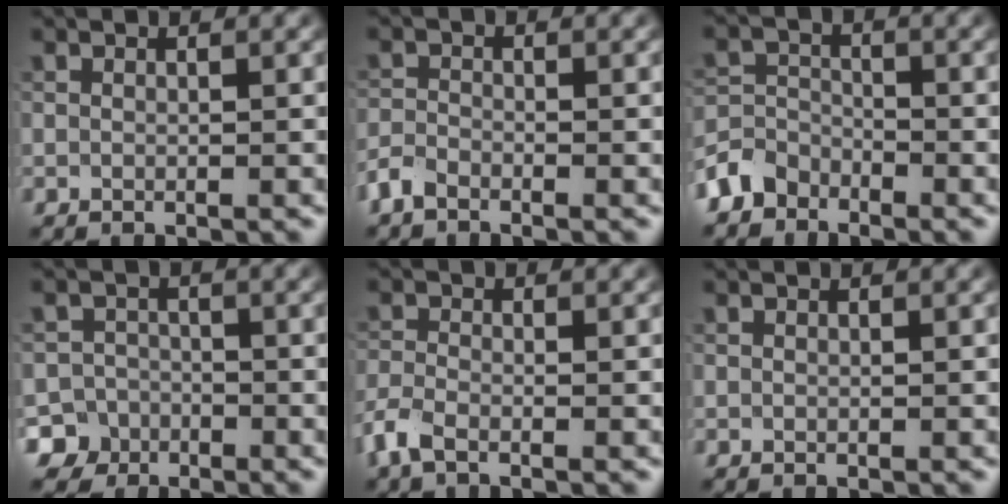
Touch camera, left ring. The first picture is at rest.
{"total": 1.8, "force": [-1.5, 0.7, 0.7], "torque": [-0.015, 0.002, -0.038]}
{"total": 3.1, "force": [-2.5, 1.7, 0.5], "torque": [-0.008, 0.006, -0.061]}
{"total": 5.6, "force": [-3.8, 4.2, 0.2], "torque": [0.018, -0.008, -0.072]}
{"total": 2.6, "force": [-1.8, 1.0, 1.6], "torque": [-0.043, -0.005, -0.050]}
{"total": 0.0}